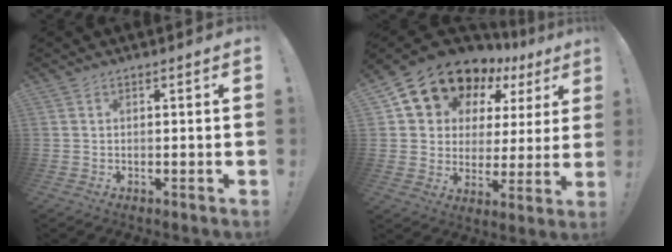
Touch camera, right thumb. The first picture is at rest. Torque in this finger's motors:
{"motor_torque": [1.49, 3.09, 0.34, 0.18, 0.10]}